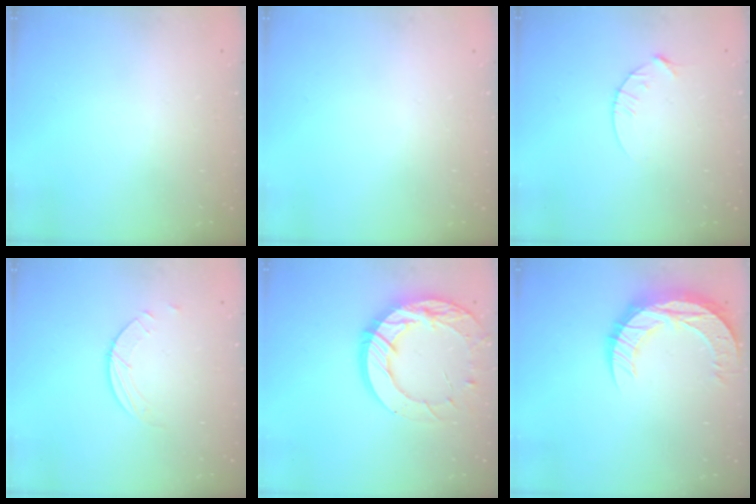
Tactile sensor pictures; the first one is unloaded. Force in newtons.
{"total": 0.0}
{"total": 4.8, "press": 4.8, "slide": 0.6}
{"total": 2.6, "press": 2.6, "slide": 0.3}
{"total": 18.0, "press": 17.9, "slide": 1.6}
{"total": 12.8, "press": 12.8, "slide": 0.9}